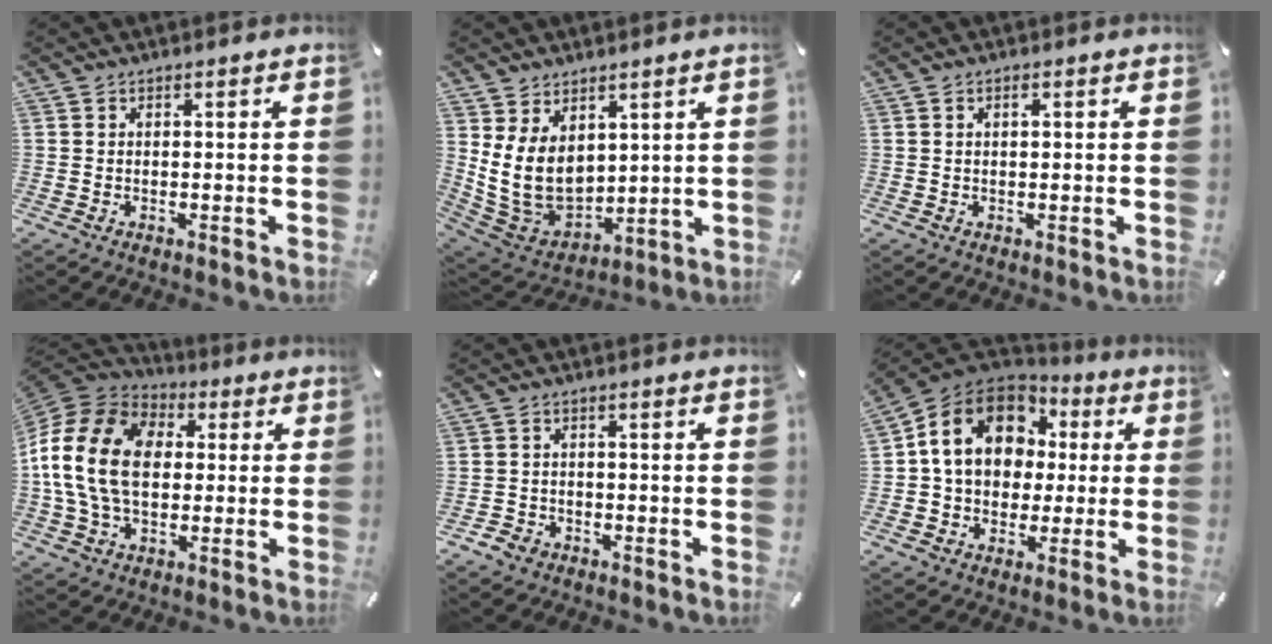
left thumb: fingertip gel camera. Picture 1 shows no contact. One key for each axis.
{"total": 11.6, "fx": 2.9, "fy": 9.1, "fz": 6.6, "tx": -0.149, "ty": -0.030, "tz": 0.060}
{"total": 1.2, "fx": 0.4, "fy": 0.6, "fz": 0.9, "tx": -0.019, "ty": 0.004, "tz": 0.006}
{"total": 18.6, "fx": -0.5, "fy": 14.0, "fz": 12.3, "tx": -0.270, "ty": 0.028, "tz": -0.015}
{"total": 2.9, "fx": -2.0, "fy": 2.0, "fz": 0.5, "tx": -0.015, "ty": 0.008, "tz": -0.044}
{"total": 14.4, "fx": 2.8, "fy": 12.1, "fz": 7.2, "tx": -0.157, "ty": 0.000, "tz": 0.056}